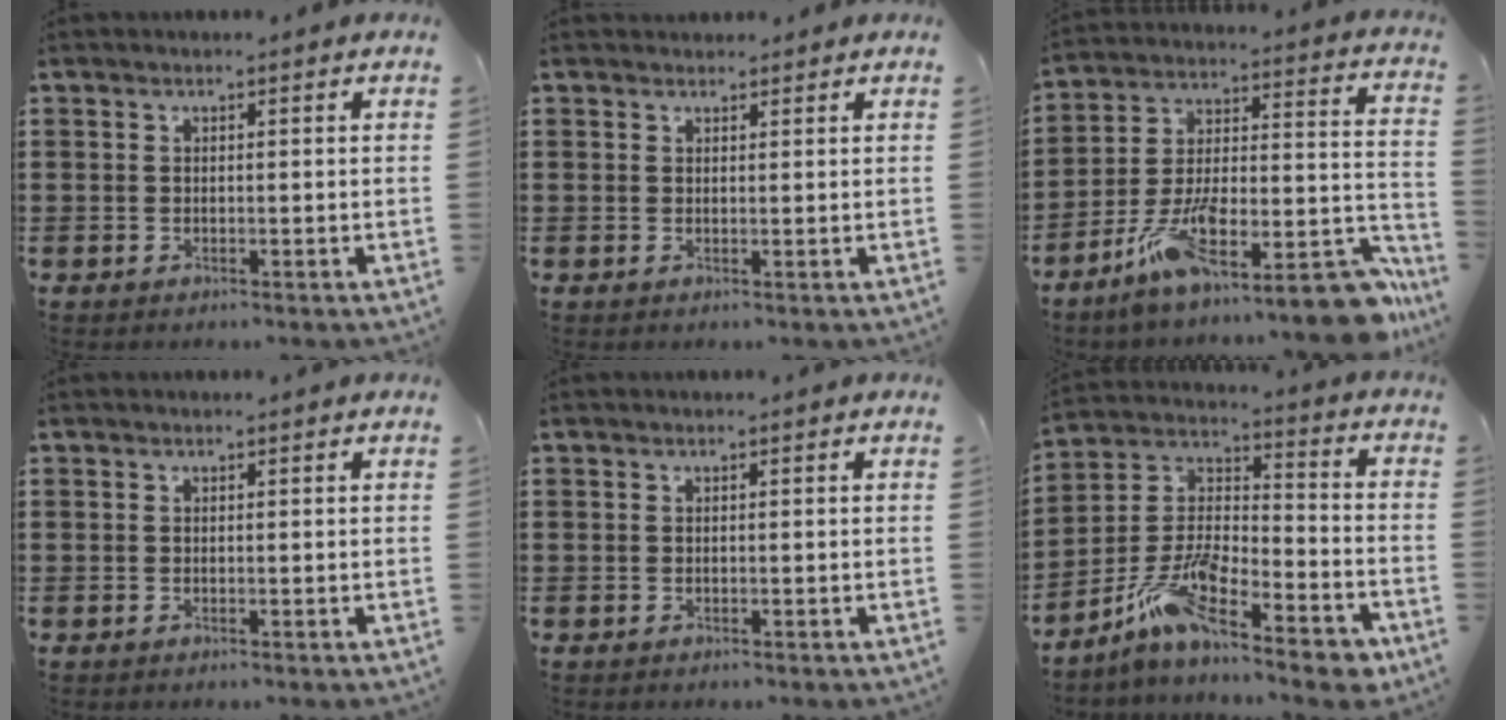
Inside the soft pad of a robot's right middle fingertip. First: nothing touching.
{"total": 0.8, "force": [0.8, 0.3, 0.0], "torque": [0.007, -0.002, 0.013]}
{"total": 15.0, "force": [-10.7, 3.1, 9.9], "torque": [-0.161, 0.014, -0.190]}
{"total": 0.0}
{"total": 0.0}
{"total": 10.9, "force": [-7.7, 3.1, 7.1], "torque": [-0.159, -0.006, -0.160]}